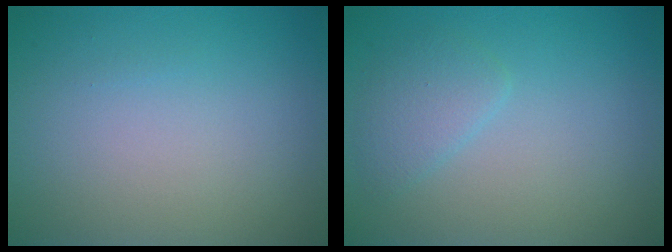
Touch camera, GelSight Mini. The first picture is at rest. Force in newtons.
{"total": 1.8, "press": 1.8, "slide": 0.1}